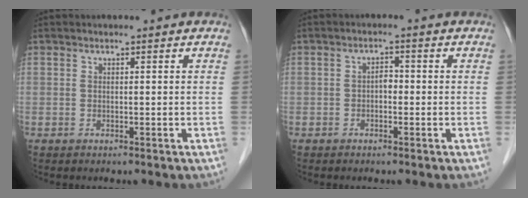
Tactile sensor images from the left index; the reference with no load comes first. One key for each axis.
{"total": 1.7, "fx": -0.4, "fy": 1.0, "fz": 1.3, "tx": -0.017, "ty": 0.008, "tz": -0.010}